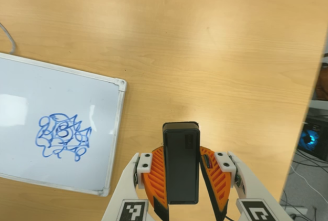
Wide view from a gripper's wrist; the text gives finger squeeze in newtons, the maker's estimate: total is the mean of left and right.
{"total": 5.1, "left": 4.8, "right": 5.5}